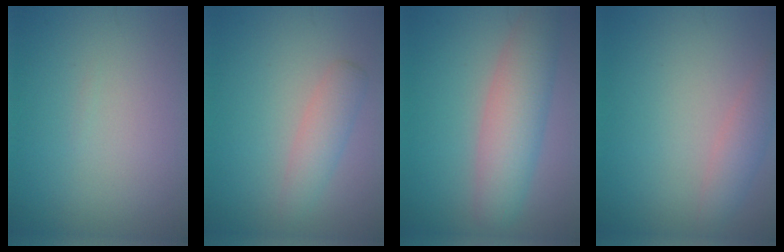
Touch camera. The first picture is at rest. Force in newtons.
{"total": 2.5, "press": 2.5, "slide": 0.0}
{"total": 5.7, "press": 5.6, "slide": 0.3}
{"total": 2.4, "press": 2.4, "slide": 0.2}